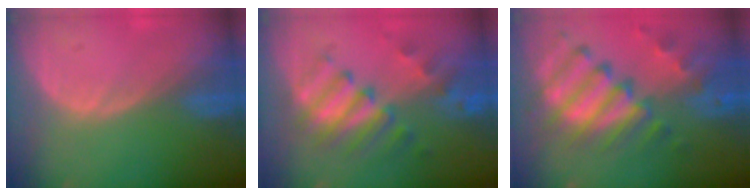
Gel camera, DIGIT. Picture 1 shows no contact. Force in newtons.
{"total": 8.2, "press": 7.8, "slide": 2.8}
{"total": 11.4, "press": 9.9, "slide": 5.7}